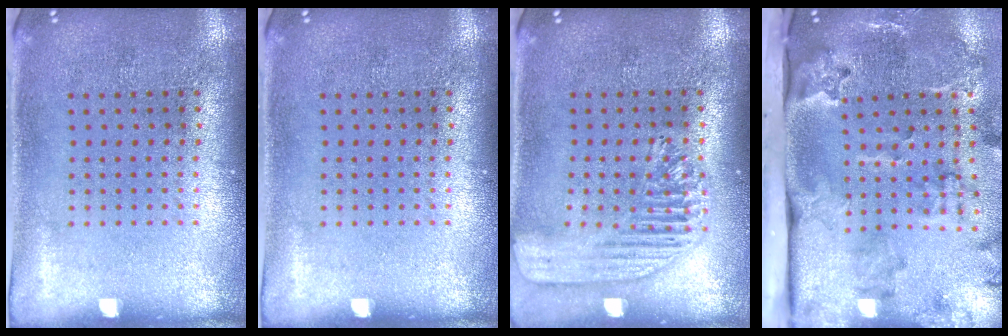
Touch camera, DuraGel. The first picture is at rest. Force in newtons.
{"total": 0.0}
{"total": 1.7, "press": 1.5, "slide": 0.8}
{"total": 4.0, "press": 2.7, "slide": 2.9}